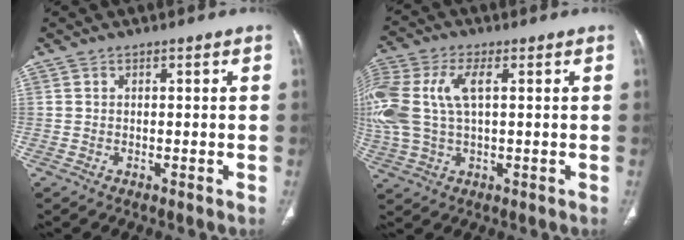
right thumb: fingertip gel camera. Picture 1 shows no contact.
{"total": 15.8, "force": [2.6, 8.4, 13.1], "torque": [-0.330, 0.018, 0.049]}